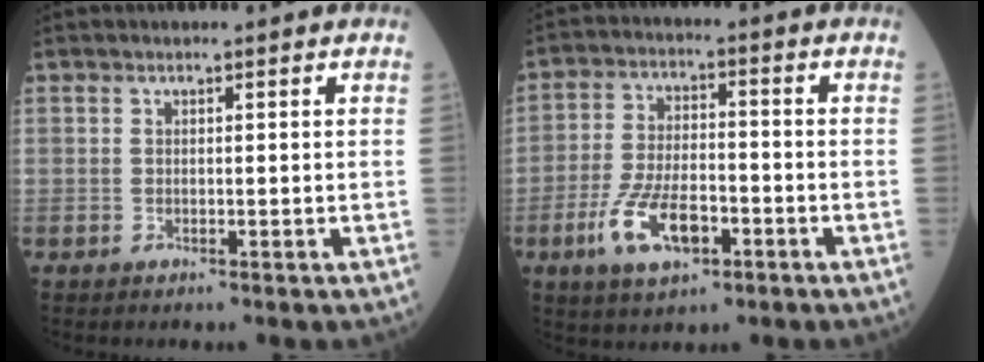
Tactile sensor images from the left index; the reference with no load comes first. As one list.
[{"total": 9.6, "force": [-4.4, 4.1, 7.5], "torque": [-0.159, -0.001, -0.078]}]